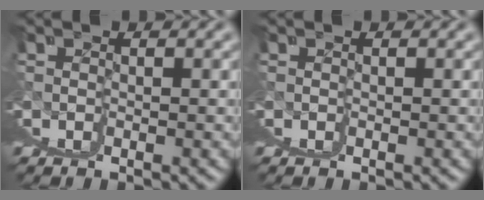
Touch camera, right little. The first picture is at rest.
{"total": 0.0}